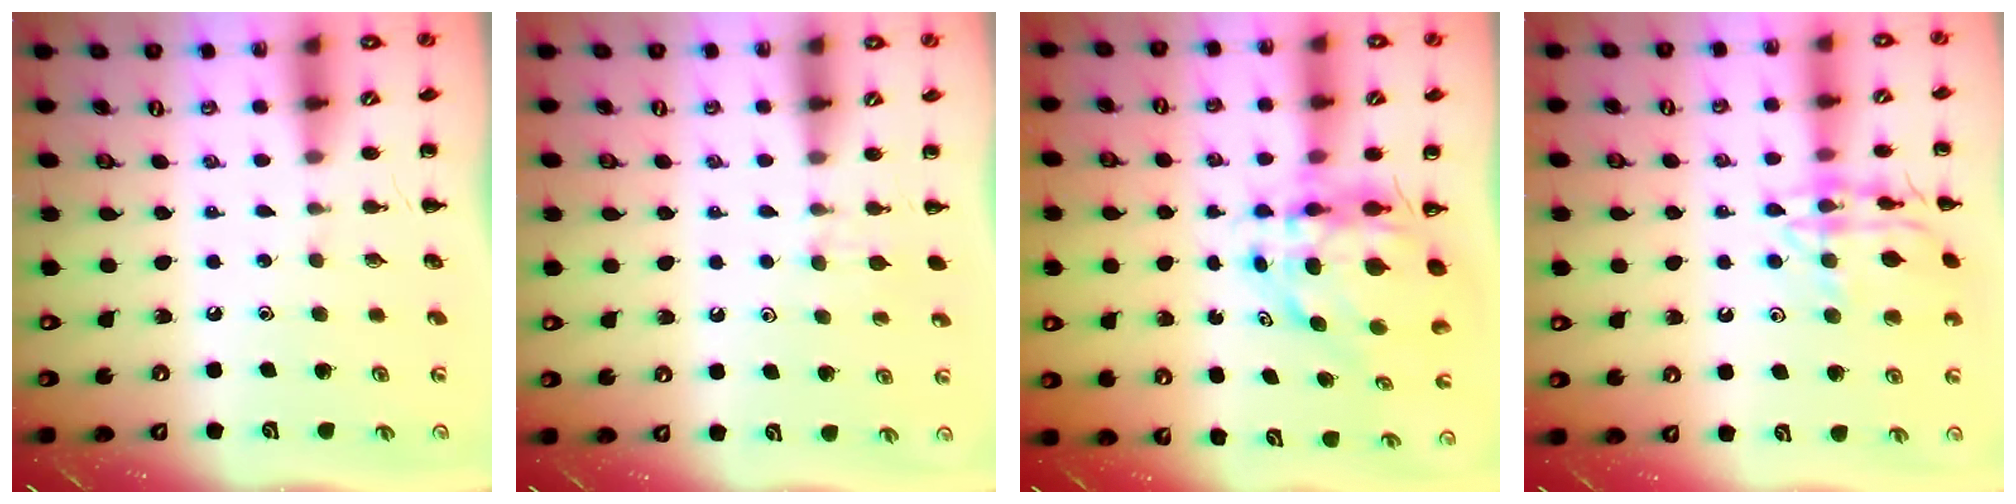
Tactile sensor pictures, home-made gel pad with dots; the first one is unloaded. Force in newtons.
{"total": 3.9, "press": 3.7, "slide": 1.2}
{"total": 7.6, "press": 7.1, "slide": 2.7}
{"total": 14.8, "press": 14.8, "slide": 0.9}